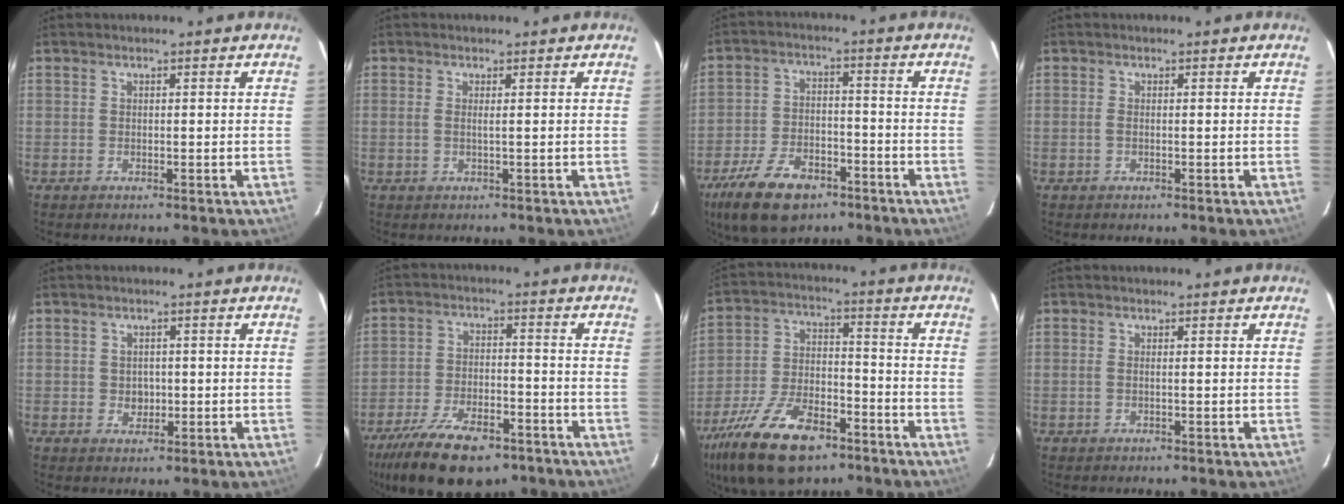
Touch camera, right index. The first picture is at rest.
{"total": 1.0, "force": [0.1, -0.2, 0.9], "torque": [-0.021, -0.001, 0.001]}
{"total": 14.2, "force": [-9.1, 7.4, 8.0], "torque": [-0.185, -0.007, -0.153]}
{"total": 0.8, "force": [-0.1, 0.1, 0.8], "torque": [-0.016, 0.001, -0.003]}
{"total": 3.0, "force": [-0.2, 2.7, 1.2], "torque": [-0.021, 0.006, 0.003]}
{"total": 17.9, "force": [-12.5, 7.7, 10.3], "torque": [-0.222, -0.026, -0.200]}
{"total": 19.6, "force": [-12.7, 8.9, 12.0], "torque": [-0.252, -0.019, -0.217]}
{"total": 0.7, "force": [0.0, -0.1, 0.7], "torque": [-0.015, 0.001, -0.002]}